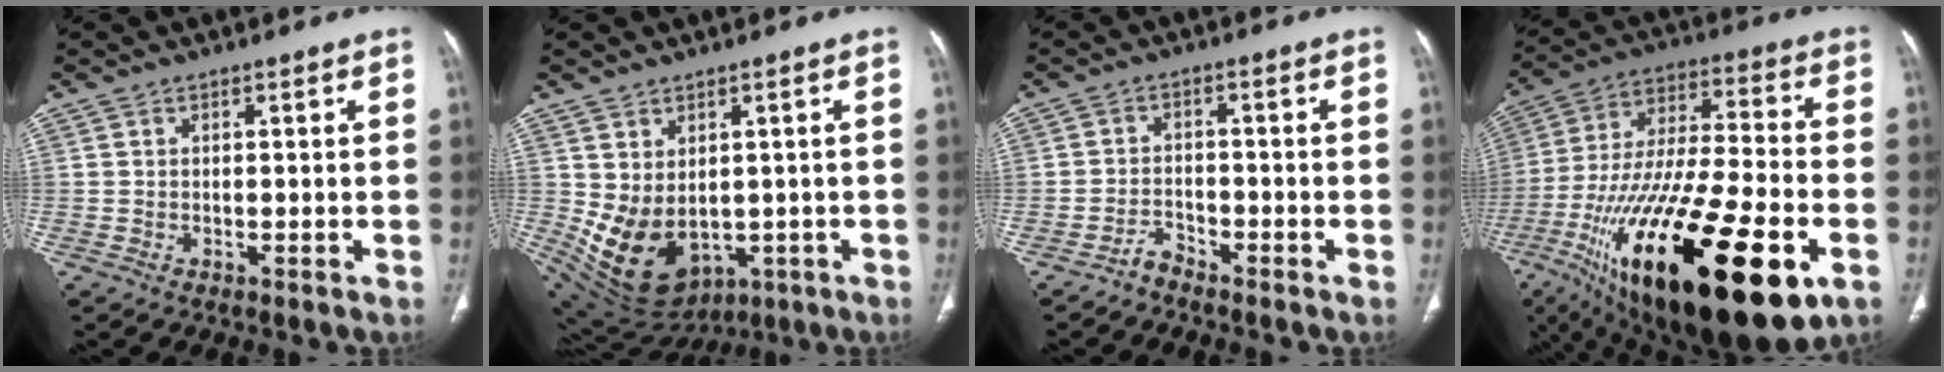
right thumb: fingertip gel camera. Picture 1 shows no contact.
{"total": 12.4, "force": [-1.2, 8.9, 8.6], "torque": [-0.138, -0.008, 0.019]}
{"total": 2.4, "force": [-2.3, 0.6, 0.2], "torque": [-0.005, 0.012, -0.043]}
{"total": 37.5, "force": [-14.6, 12.9, 32.1], "torque": [-0.562, 0.018, -0.232]}